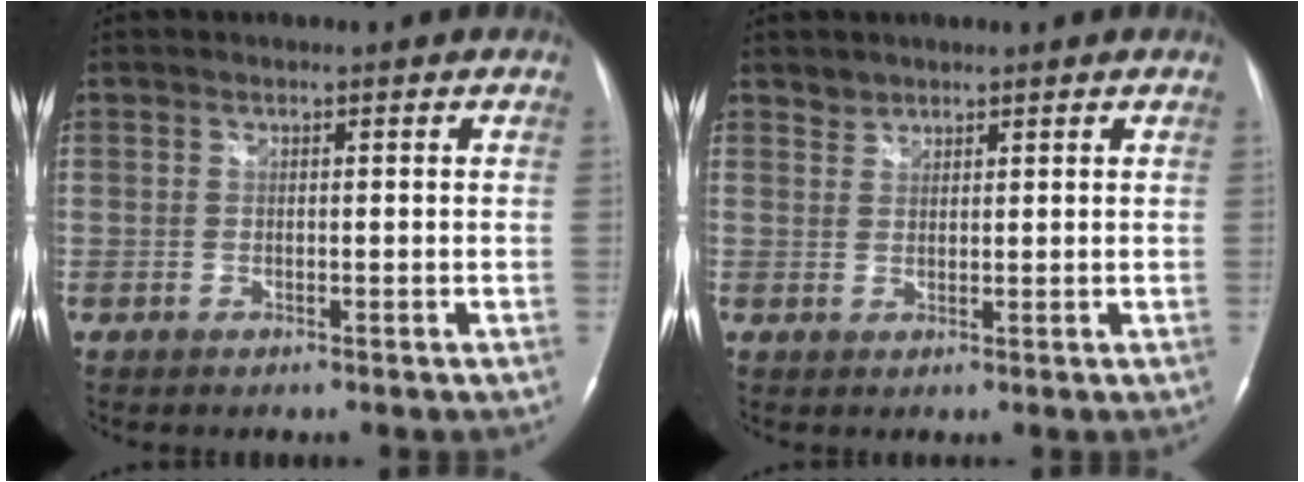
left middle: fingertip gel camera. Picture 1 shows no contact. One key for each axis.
{"total": 1.6, "fx": 1.4, "fy": 0.7, "fz": -0.2, "tx": 0.009, "ty": 0.004, "tz": 0.022}